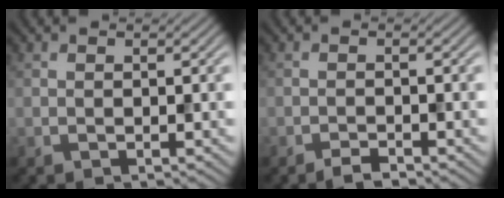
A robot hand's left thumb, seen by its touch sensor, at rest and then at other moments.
{"total": 1.5, "force": [-1.3, 0.2, 0.7], "torque": [-0.010, 0.002, -0.026]}